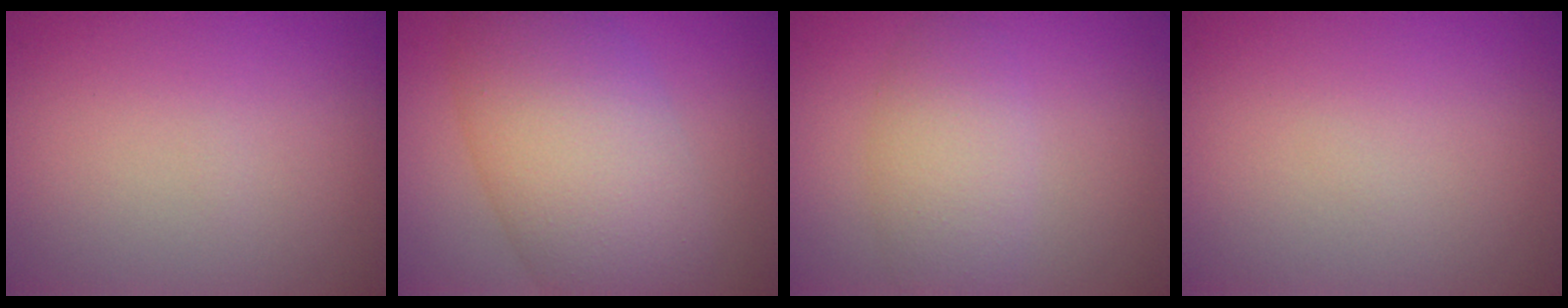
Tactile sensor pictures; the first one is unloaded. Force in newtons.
{"total": 9.6, "press": 9.6, "slide": 0.4}
{"total": 3.7, "press": 3.7, "slide": 0.1}
{"total": 0.0}